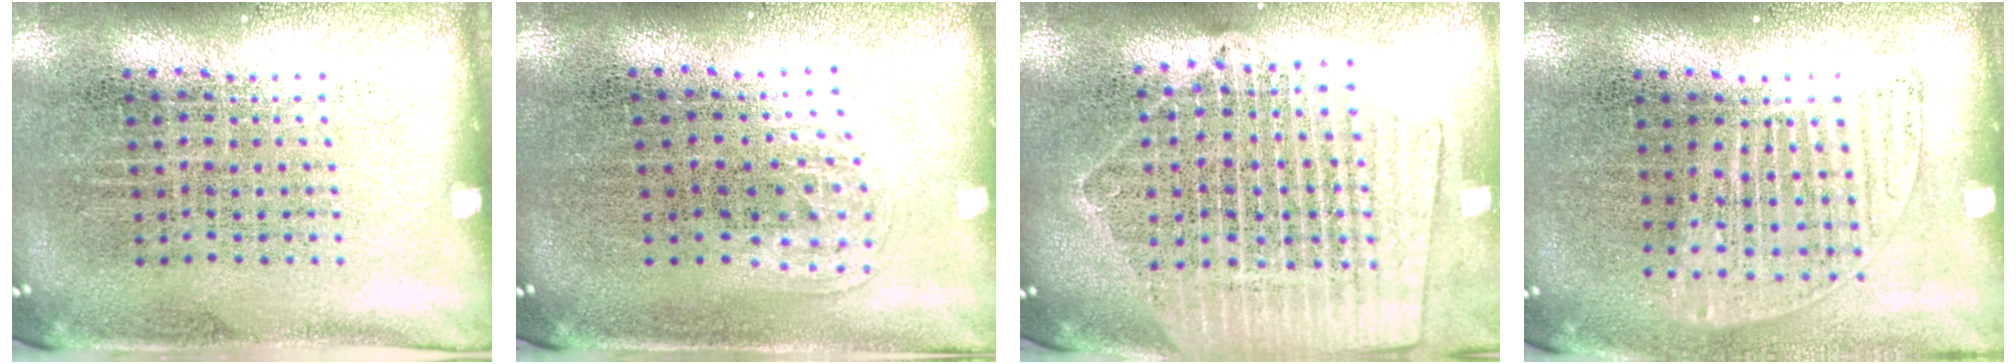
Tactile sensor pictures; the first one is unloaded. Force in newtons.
{"total": 1.0, "press": 0.7, "slide": 0.7}
{"total": 2.2, "press": 2.0, "slide": 0.9}
{"total": 1.3, "press": 1.1, "slide": 0.6}